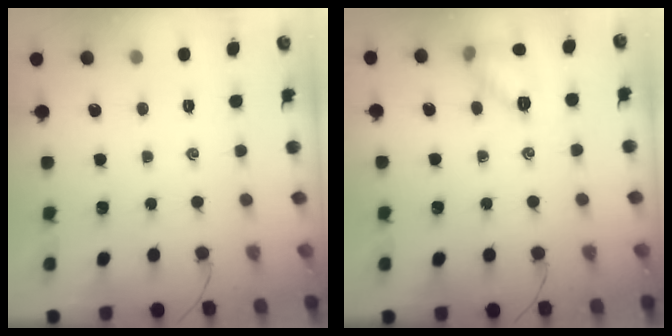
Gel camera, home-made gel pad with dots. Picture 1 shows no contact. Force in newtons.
{"total": 9.4, "press": 9.3, "slide": 0.9}